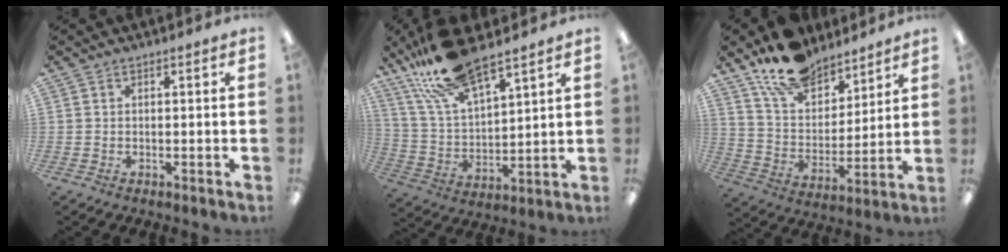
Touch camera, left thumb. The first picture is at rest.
{"total": 18.7, "force": [14.2, 6.0, 10.5], "torque": [-0.220, -0.059, 0.253]}
{"total": 15.5, "force": [12.4, 7.6, 5.5], "torque": [-0.106, -0.072, 0.233]}